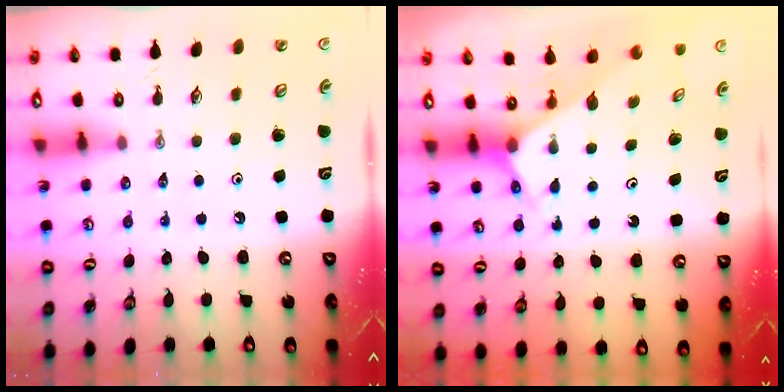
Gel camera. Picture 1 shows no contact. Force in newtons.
{"total": 2.5, "press": 2.5, "slide": 0.1}